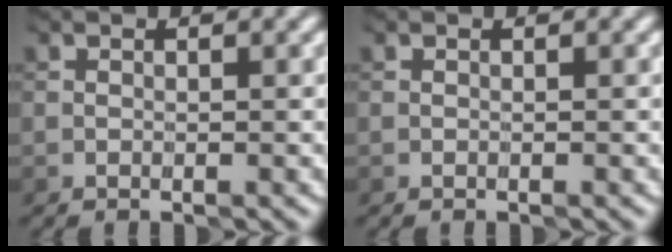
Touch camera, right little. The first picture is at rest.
{"total": 0.0}